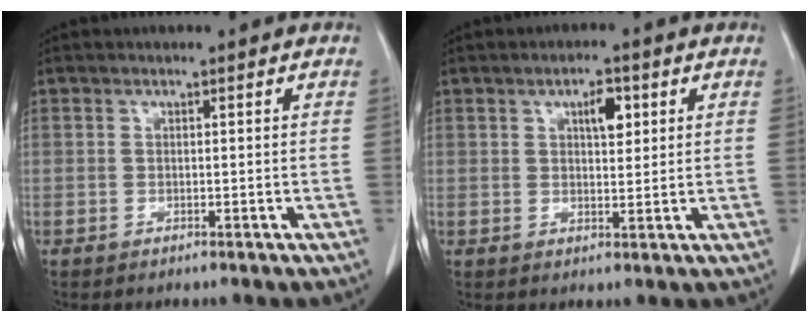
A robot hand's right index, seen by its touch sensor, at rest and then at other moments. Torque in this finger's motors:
{"motor_torque": [0.12, 0.11, 0.03, 0.02]}